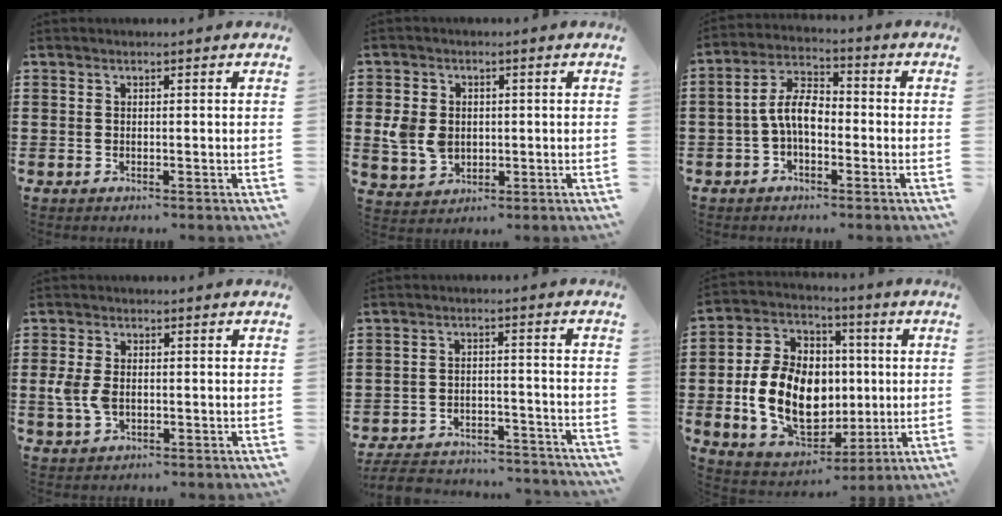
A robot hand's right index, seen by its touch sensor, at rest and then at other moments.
{"total": 5.7, "force": [0.1, 4.6, 3.4], "torque": [-0.088, 0.008, -0.001]}
{"total": 6.7, "force": [-1.1, 3.5, 5.6], "torque": [-0.128, 0.003, -0.028]}
{"total": 4.5, "force": [-0.3, 2.9, 3.4], "torque": [-0.095, -0.004, -0.013]}
{"total": 5.5, "force": [-5.3, 0.8, 1.3], "torque": [-0.031, 0.004, -0.106]}
{"total": 14.9, "force": [-1.0, 10.8, 10.2], "torque": [-0.248, -0.003, -0.016]}